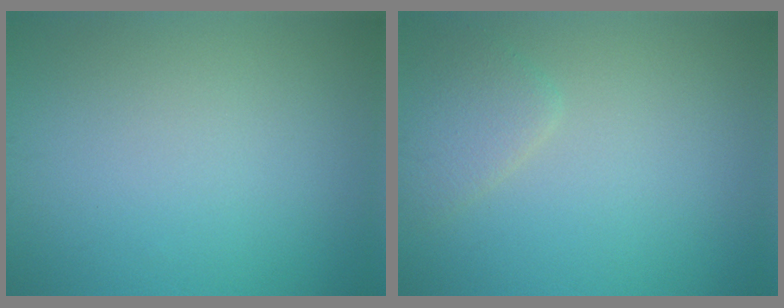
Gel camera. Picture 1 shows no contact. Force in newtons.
{"total": 2.2, "press": 2.2, "slide": 0.1}